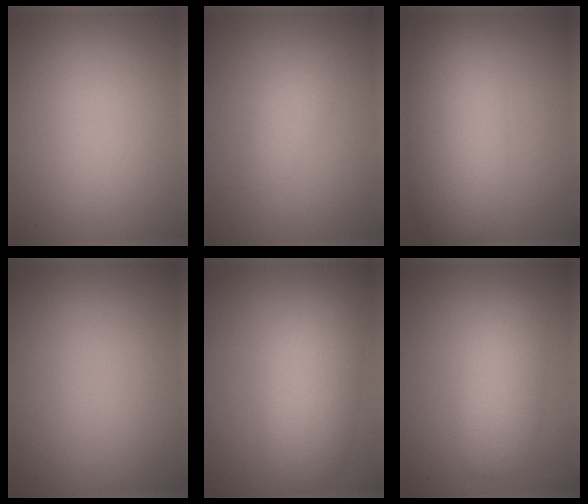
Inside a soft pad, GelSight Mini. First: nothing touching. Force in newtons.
{"total": 1.3, "press": 1.3, "slide": 0.1}
{"total": 7.1, "press": 7.1, "slide": 0.1}
{"total": 0.0}
{"total": 5.7, "press": 5.7, "slide": 0.5}
{"total": 3.9, "press": 3.9, "slide": 0.1}